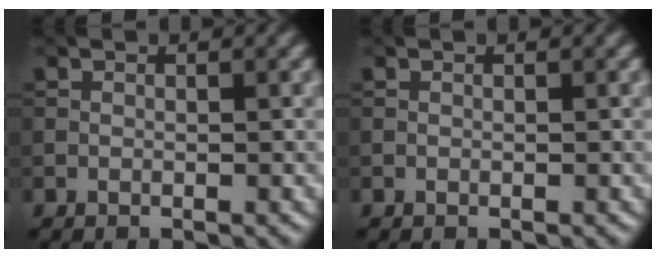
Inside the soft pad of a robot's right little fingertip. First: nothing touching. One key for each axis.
{"total": 0.0}